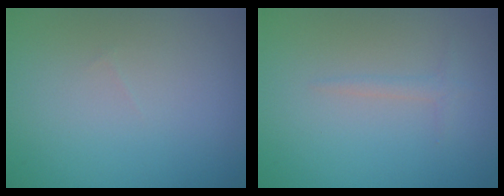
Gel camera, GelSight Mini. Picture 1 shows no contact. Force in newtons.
{"total": 0.8, "press": 0.8, "slide": 0.1}